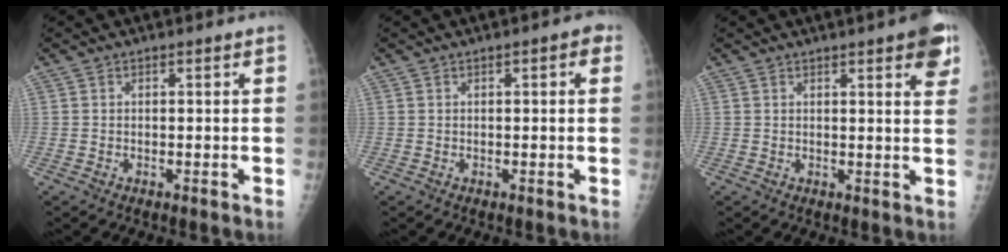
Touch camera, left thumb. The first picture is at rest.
{"total": 2.3, "force": [0.7, 0.9, 2.0], "torque": [-0.024, 0.004, 0.005]}
{"total": 7.0, "force": [3.7, 1.6, 5.8], "torque": [-0.056, -0.010, 0.040]}